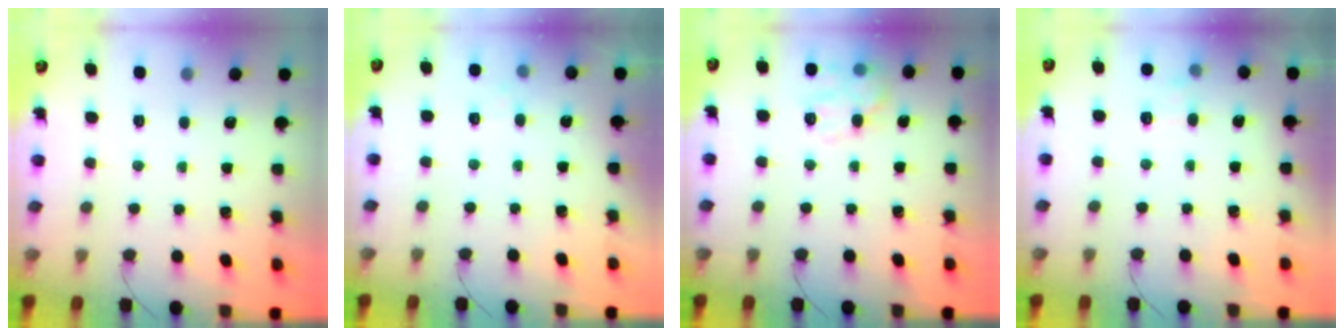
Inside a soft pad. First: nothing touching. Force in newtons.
{"total": 3.5, "press": 3.3, "slide": 1.0}
{"total": 11.2, "press": 11.2, "slide": 0.2}
{"total": 6.2, "press": 5.9, "slide": 1.8}